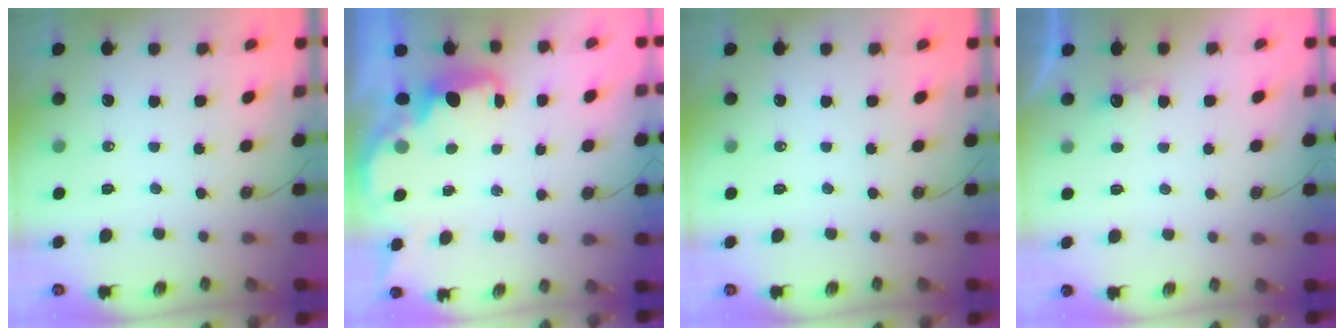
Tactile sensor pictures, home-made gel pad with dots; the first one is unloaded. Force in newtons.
{"total": 1.5, "press": 1.3, "slide": 0.7}
{"total": 0.0}
{"total": 2.4, "press": 2.2, "slide": 0.8}